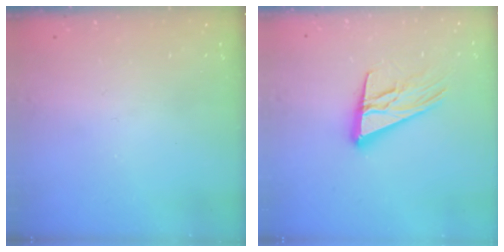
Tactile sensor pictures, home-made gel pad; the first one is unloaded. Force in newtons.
{"total": 14.9, "press": 14.6, "slide": 2.9}